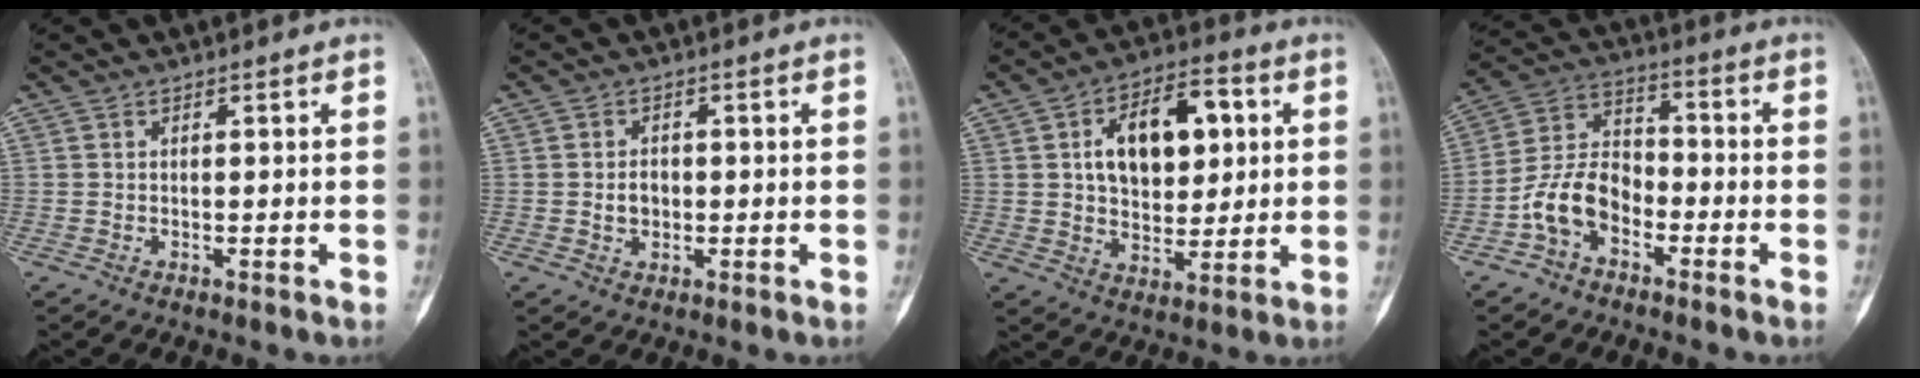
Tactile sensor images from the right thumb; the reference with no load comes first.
{"total": 2.8, "force": [-0.3, 2.2, 1.7], "torque": [-0.018, 0.005, -0.006]}
{"total": 15.3, "force": [3.5, 9.1, 11.8], "torque": [-0.151, 0.008, 0.054]}
{"total": 10.0, "force": [-4.5, 6.5, 6.1], "torque": [-0.106, 0.048, -0.094]}